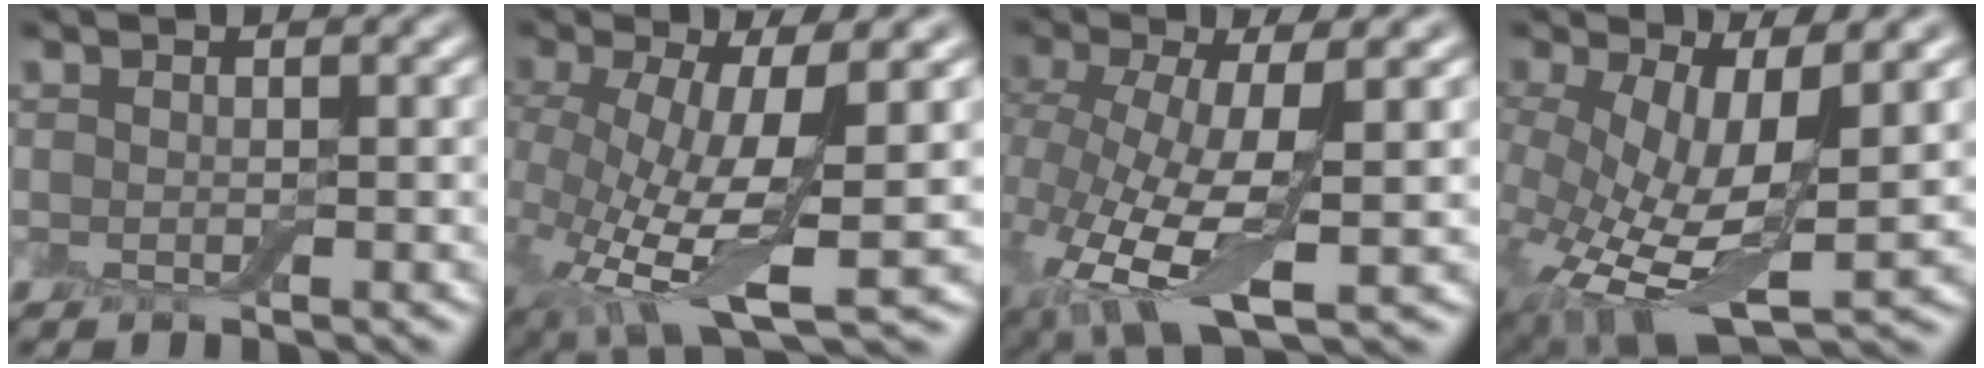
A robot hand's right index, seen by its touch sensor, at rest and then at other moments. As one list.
[{"total": 8.9, "force": [-0.6, 2.8, 8.4], "torque": [-0.161, -0.016, -0.002]}, {"total": 8.2, "force": [-1.3, 3.1, 7.4], "torque": [-0.158, -0.012, -0.019]}, {"total": 9.1, "force": [-0.1, 3.9, 8.3], "torque": [-0.162, -0.018, 0.004]}]